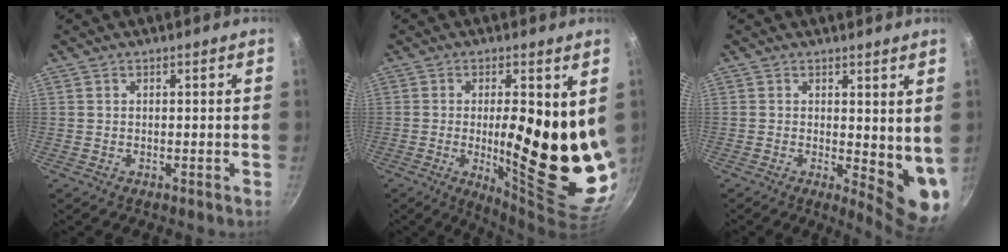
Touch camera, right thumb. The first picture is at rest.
{"total": 19.2, "force": [1.4, 5.7, 18.3], "torque": [-0.234, -0.043, 0.026]}
{"total": 8.2, "force": [1.1, 3.4, 7.3], "torque": [-0.077, -0.025, 0.018]}